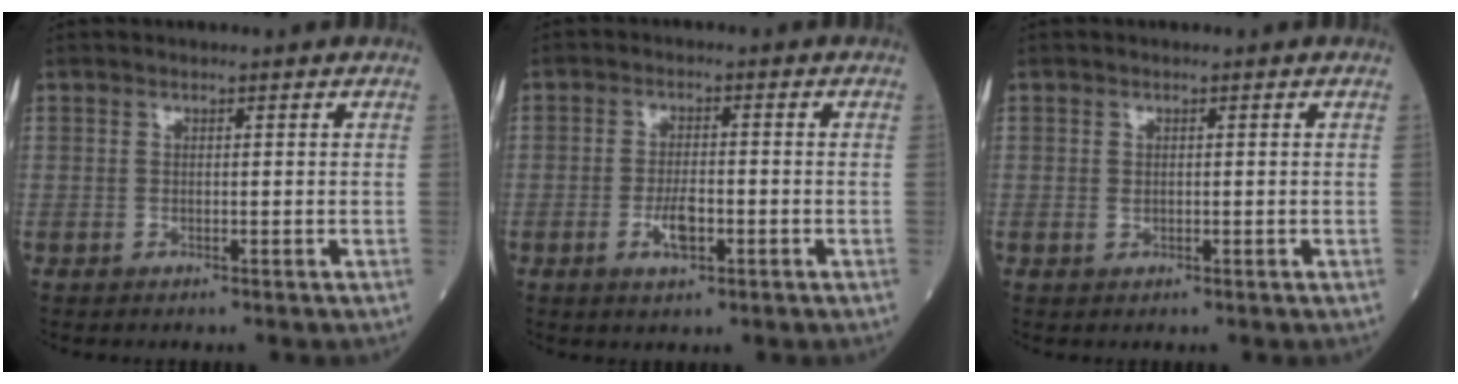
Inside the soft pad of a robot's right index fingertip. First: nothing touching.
{"total": 4.2, "force": [-1.5, 1.4, 3.7], "torque": [-0.070, 0.000, -0.024]}
{"total": 0.8, "force": [0.1, 0.6, 0.4], "torque": [-0.007, 0.000, 0.003]}